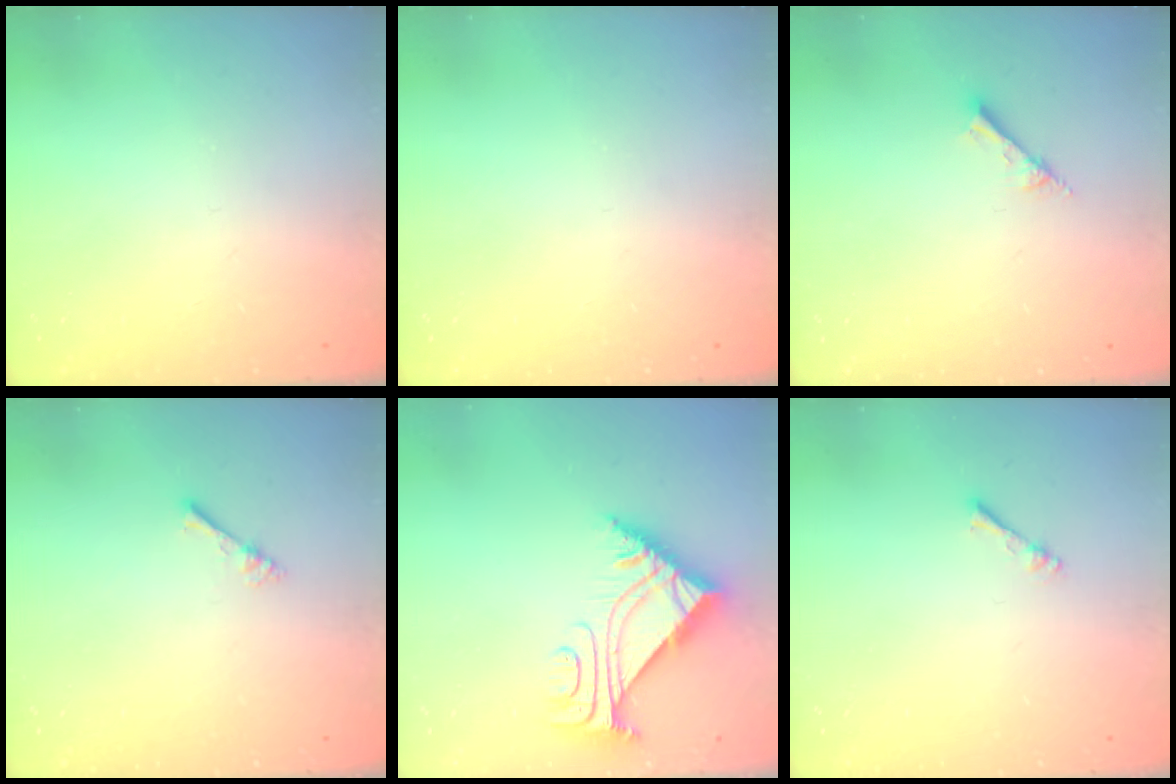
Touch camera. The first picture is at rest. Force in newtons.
{"total": 0.0}
{"total": 2.8, "press": 2.7, "slide": 0.4}
{"total": 1.0, "press": 1.0, "slide": 0.3}
{"total": 7.2, "press": 7.1, "slide": 0.9}
{"total": 1.1, "press": 1.1, "slide": 0.2}